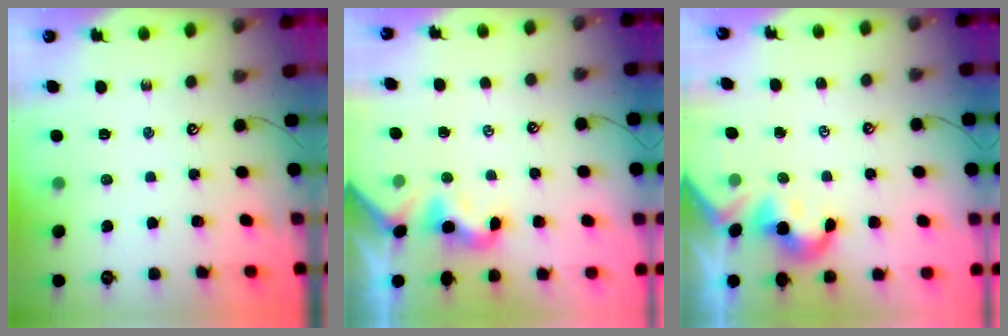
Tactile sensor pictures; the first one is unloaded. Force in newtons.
{"total": 1.8, "press": 1.7, "slide": 0.5}
{"total": 2.2, "press": 2.2, "slide": 0.4}